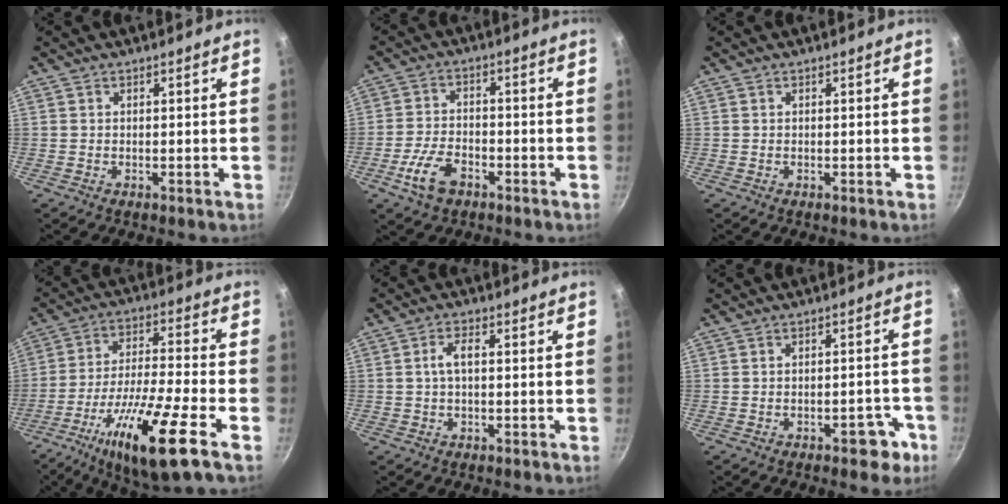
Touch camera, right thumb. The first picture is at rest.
{"total": 7.9, "force": [-3.9, 4.4, 5.2], "torque": [-0.096, 0.022, -0.074]}
{"total": 0.0}
{"total": 18.9, "force": [-9.2, 3.0, 16.2], "torque": [-0.291, 0.028, -0.162]}
{"total": 3.2, "force": [0.1, 1.3, 3.0], "torque": [-0.067, 0.011, 0.000]}
{"total": 5.6, "force": [-3.1, 2.7, 3.9], "torque": [-0.028, 0.028, -0.028]}